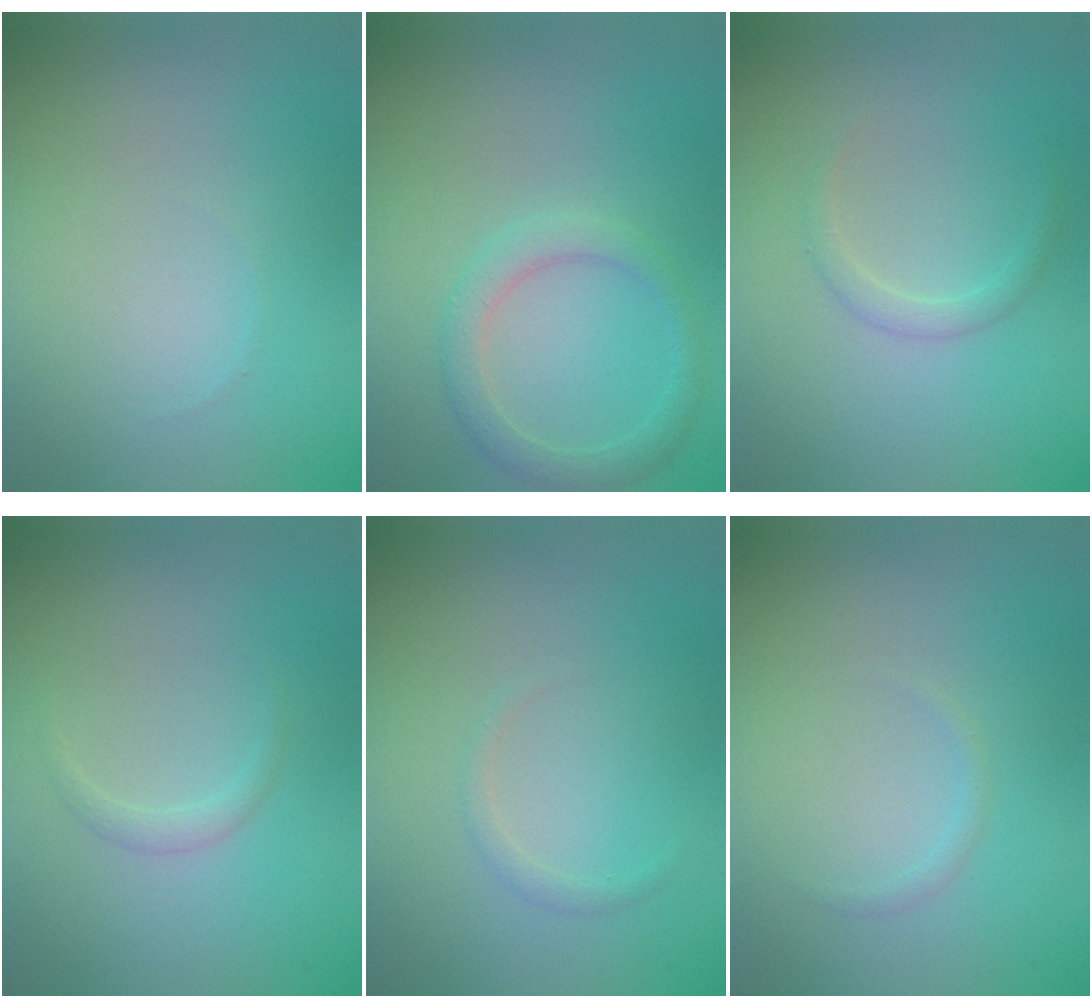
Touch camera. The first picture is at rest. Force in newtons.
{"total": 2.3, "press": 2.3, "slide": 0.1}
{"total": 1.2, "press": 1.2, "slide": 0.0}
{"total": 0.8, "press": 0.8, "slide": 0.0}
{"total": 0.7, "press": 0.7, "slide": 0.1}
{"total": 0.6, "press": 0.6, "slide": 0.0}